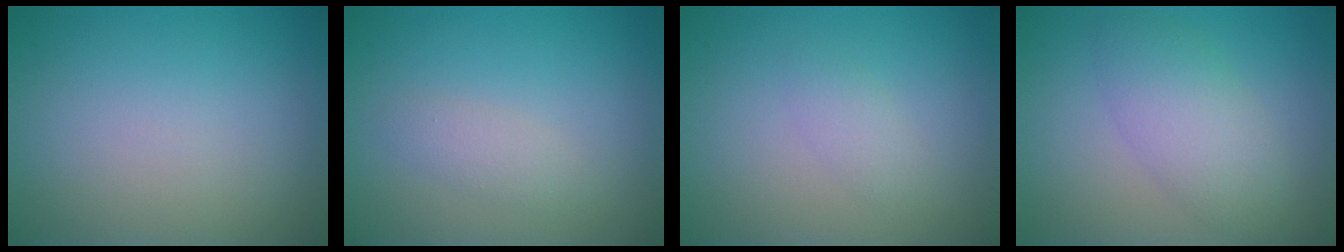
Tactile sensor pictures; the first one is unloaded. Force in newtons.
{"total": 1.4, "press": 1.4, "slide": 0.1}
{"total": 1.2, "press": 1.2, "slide": 0.1}
{"total": 4.1, "press": 4.1, "slide": 0.3}